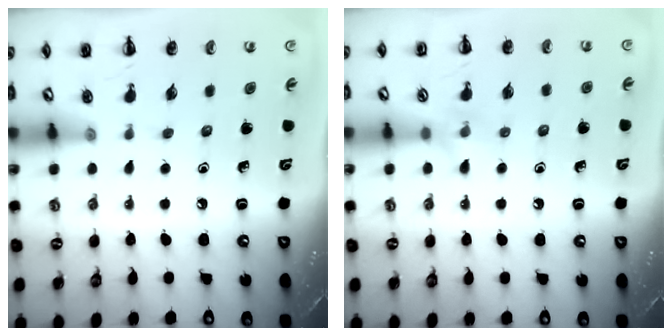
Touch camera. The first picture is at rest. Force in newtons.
{"total": 7.3, "press": 7.1, "slide": 1.6}